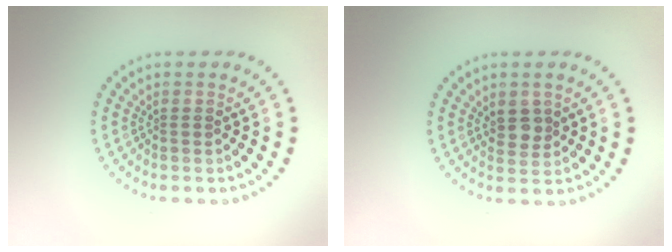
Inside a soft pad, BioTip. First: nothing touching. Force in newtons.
{"total": 1.9, "press": 1.8, "slide": 0.7}